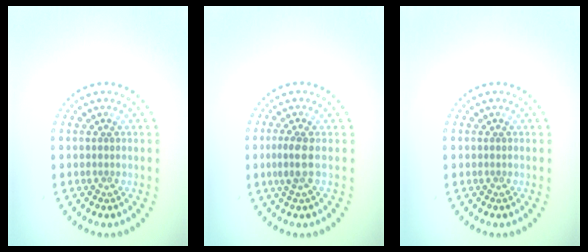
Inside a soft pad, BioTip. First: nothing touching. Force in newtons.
{"total": 1.8, "press": 1.6, "slide": 1.0}
{"total": 0.0}